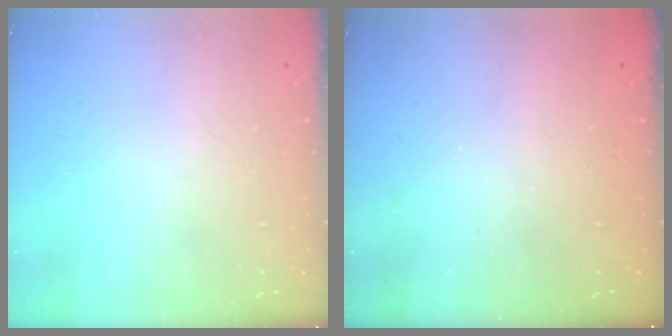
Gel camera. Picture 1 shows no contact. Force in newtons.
{"total": 2.4, "press": 2.3, "slide": 0.8}